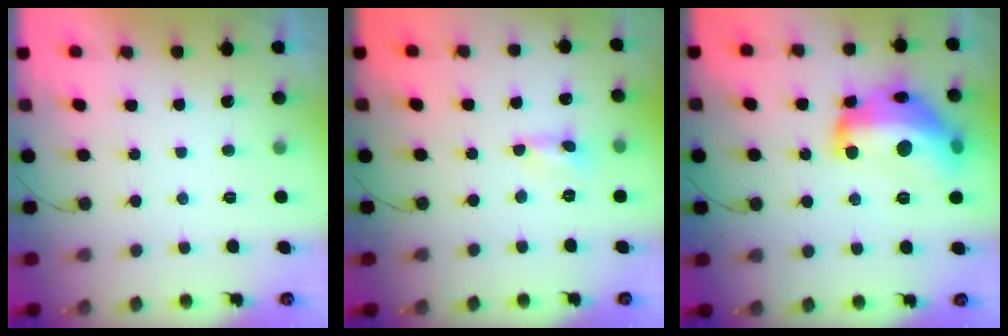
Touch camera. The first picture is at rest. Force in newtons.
{"total": 0.0}
{"total": 22.0, "press": 22.0, "slide": 1.3}